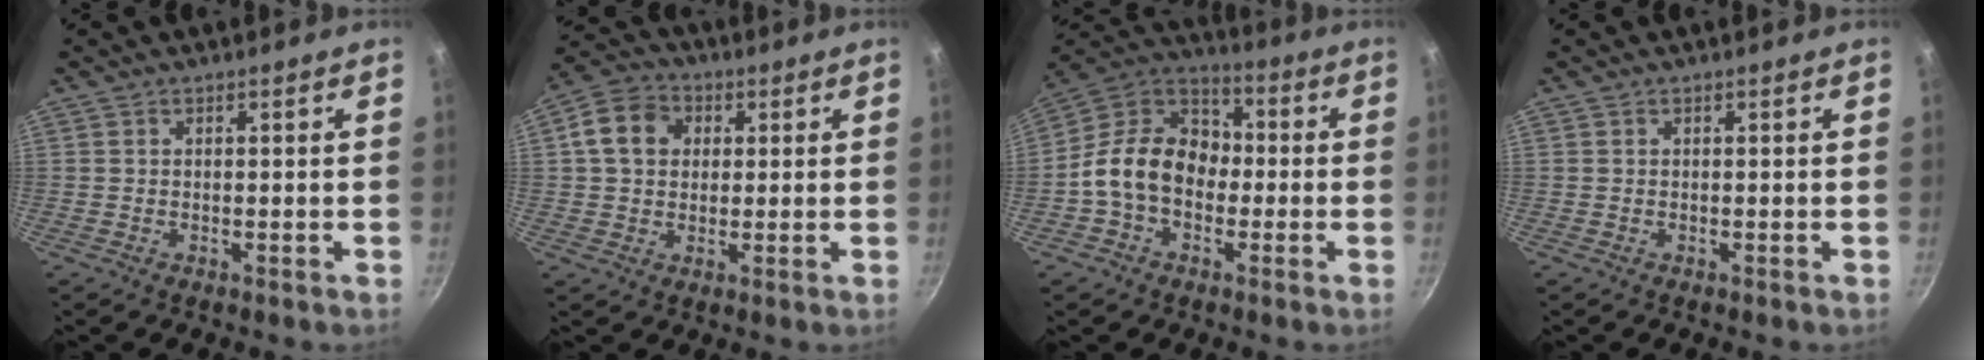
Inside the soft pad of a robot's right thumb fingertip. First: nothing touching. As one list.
[{"total": 9.4, "force": [2.0, 7.7, 5.1], "torque": [-0.065, 0.014, 0.020]}, {"total": 14.4, "force": [-2.2, 10.8, 9.3], "torque": [-0.113, 0.043, -0.062]}, {"total": 0.0}]